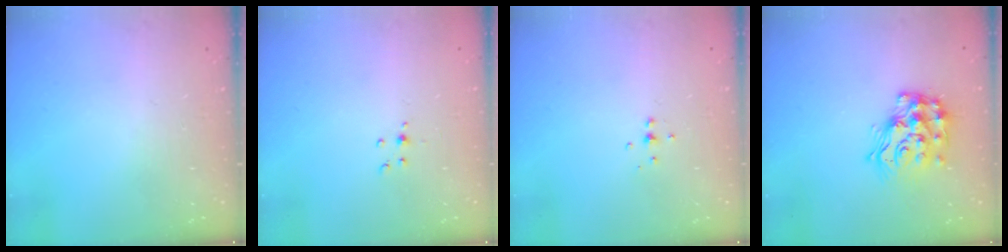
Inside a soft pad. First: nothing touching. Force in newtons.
{"total": 3.6, "press": 3.5, "slide": 0.9}
{"total": 3.6, "press": 3.6, "slide": 0.6}
{"total": 16.0, "press": 16.0, "slide": 1.0}